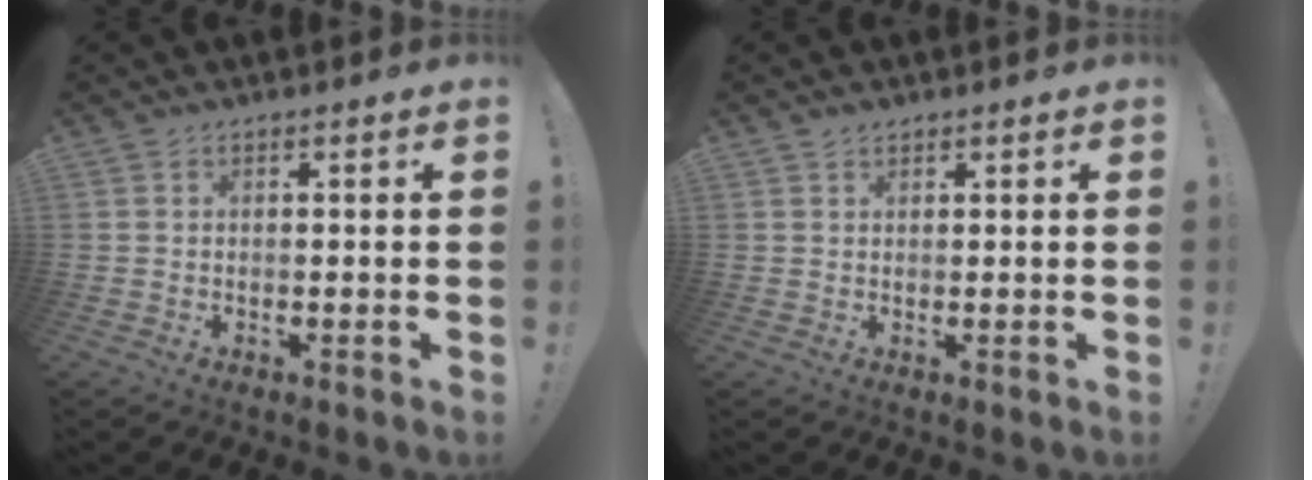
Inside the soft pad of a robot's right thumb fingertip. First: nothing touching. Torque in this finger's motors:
{"motor_torque": [-0.11, 0.03, 0.17, -0.01, 0.00]}